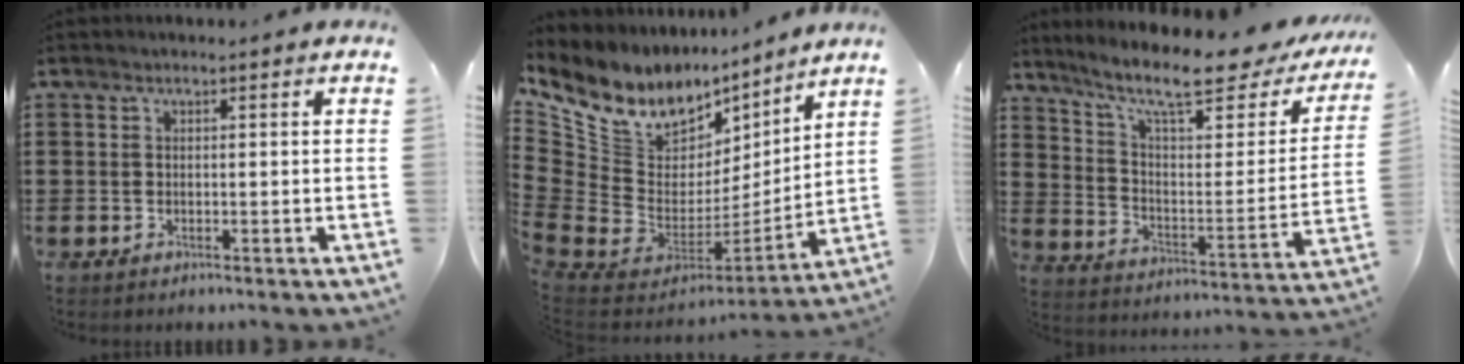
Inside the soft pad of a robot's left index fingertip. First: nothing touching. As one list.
[{"total": 10.5, "force": [6.6, 7.2, 3.9], "torque": [-0.117, -0.067, 0.115]}, {"total": 11.8, "force": [8.6, 2.2, 7.8], "torque": [-0.156, -0.050, 0.140]}]